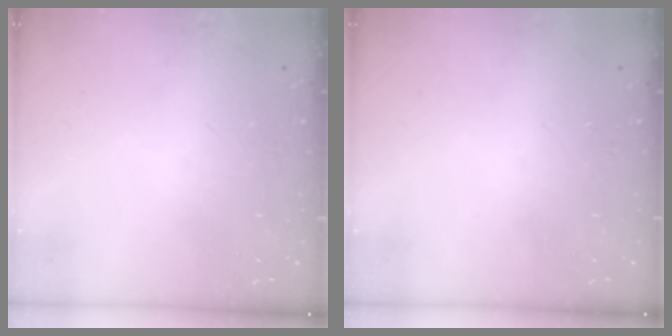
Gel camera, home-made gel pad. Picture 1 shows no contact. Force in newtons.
{"total": 0.0}